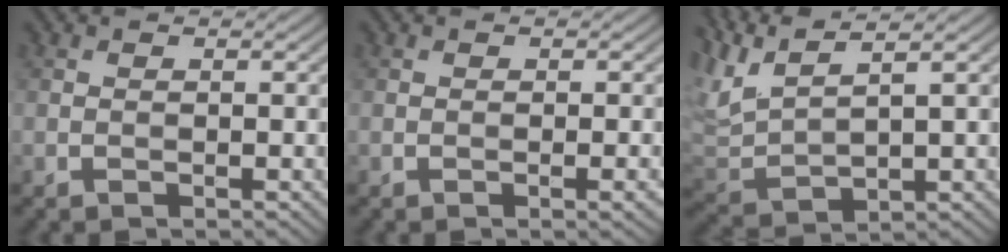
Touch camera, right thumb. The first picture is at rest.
{"total": 1.4, "force": [-0.4, 0.2, 1.3], "torque": [-0.022, -0.002, -0.007]}
{"total": 7.2, "force": [4.7, 1.6, 5.3], "torque": [-0.131, 0.023, 0.096]}